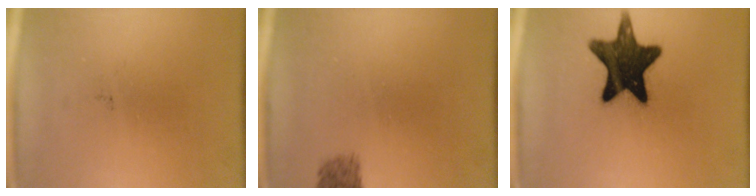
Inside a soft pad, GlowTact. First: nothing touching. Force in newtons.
{"total": 1.8}
{"total": 15.3}